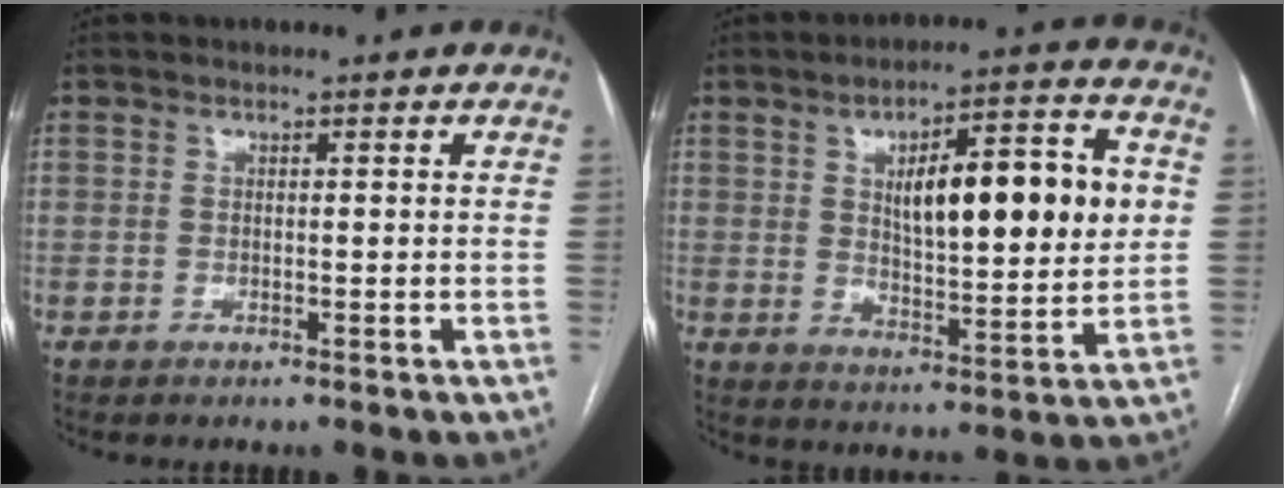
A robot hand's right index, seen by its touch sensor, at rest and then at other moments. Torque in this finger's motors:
{"motor_torque": [0.84, 0.34, 0.37, 0.15]}